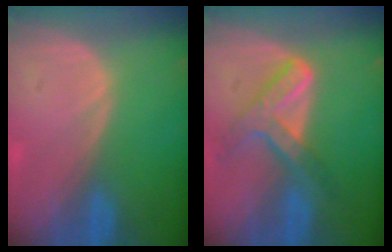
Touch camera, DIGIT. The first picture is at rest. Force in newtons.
{"total": 7.2, "press": 6.0, "slide": 4.0}